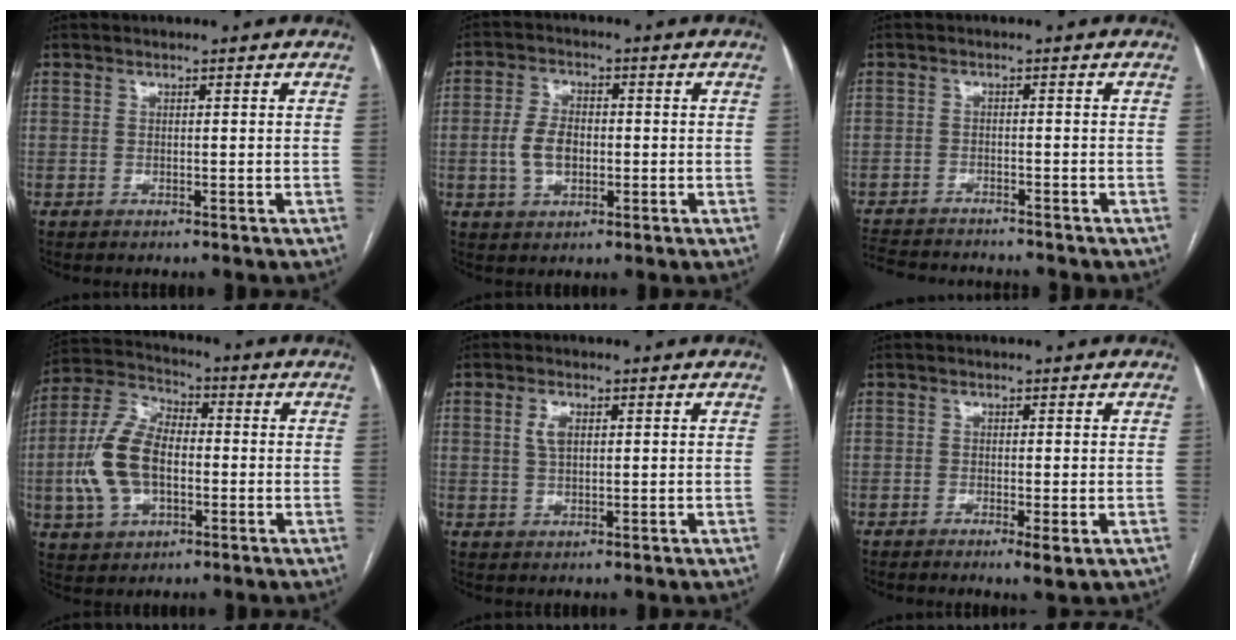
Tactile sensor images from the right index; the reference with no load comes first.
{"total": 5.9, "force": [-0.8, 3.6, 4.6], "torque": [-0.100, 0.010, -0.011]}
{"total": 11.6, "force": [-10.7, 2.3, 3.8], "torque": [-0.076, -0.004, -0.154]}
{"total": 12.9, "force": [-1.7, 7.3, 10.5], "torque": [-0.241, 0.023, -0.029]}
{"total": 2.8, "force": [0.9, 1.3, 2.3], "torque": [-0.048, 0.005, 0.018]}
{"total": 2.2, "force": [-0.9, 0.3, 2.0], "torque": [-0.027, -0.006, -0.012]}